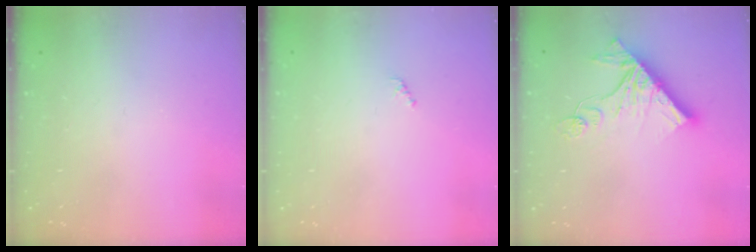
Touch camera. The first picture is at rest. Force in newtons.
{"total": 0.7, "press": 0.7, "slide": 0.3}
{"total": 12.9, "press": 12.9, "slide": 1.0}